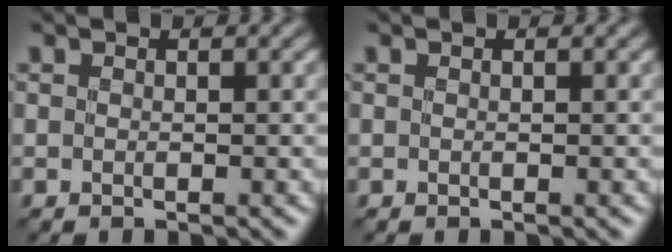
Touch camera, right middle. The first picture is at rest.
{"total": 0.0}